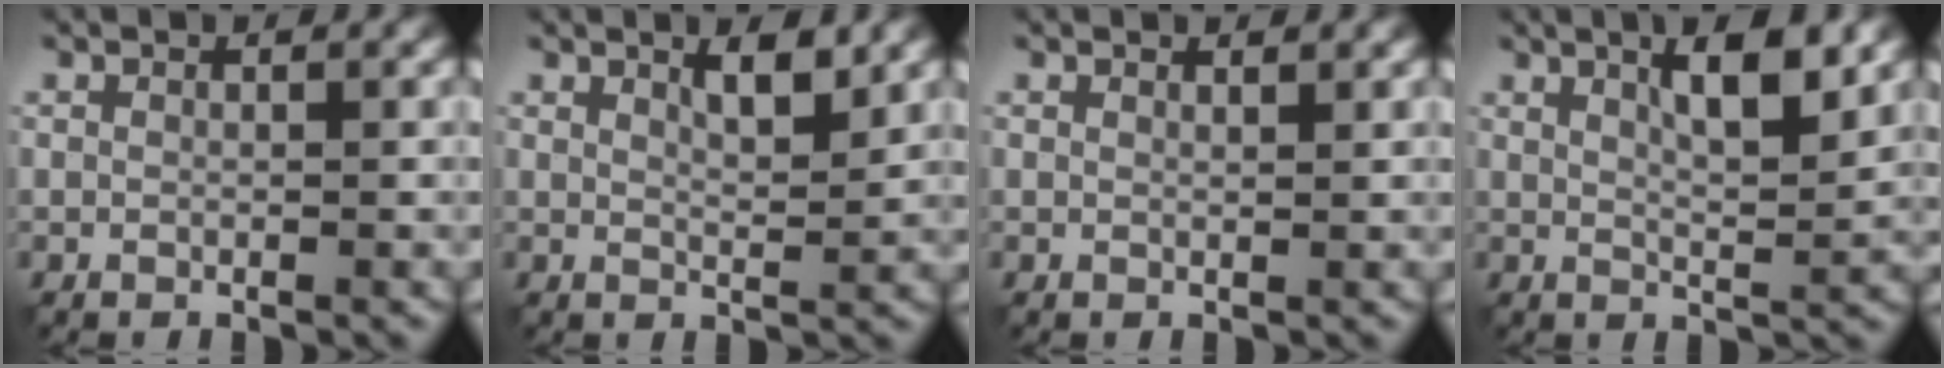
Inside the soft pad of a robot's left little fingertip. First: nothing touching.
{"total": 2.5, "force": [1.7, 0.5, 1.8], "torque": [-0.027, -0.004, 0.029]}
{"total": 0.7, "force": [0.7, 0.0, 0.2], "torque": [-0.002, 0.000, 0.012]}
{"total": 4.8, "force": [2.2, 1.0, 4.2], "torque": [-0.067, -0.001, 0.036]}